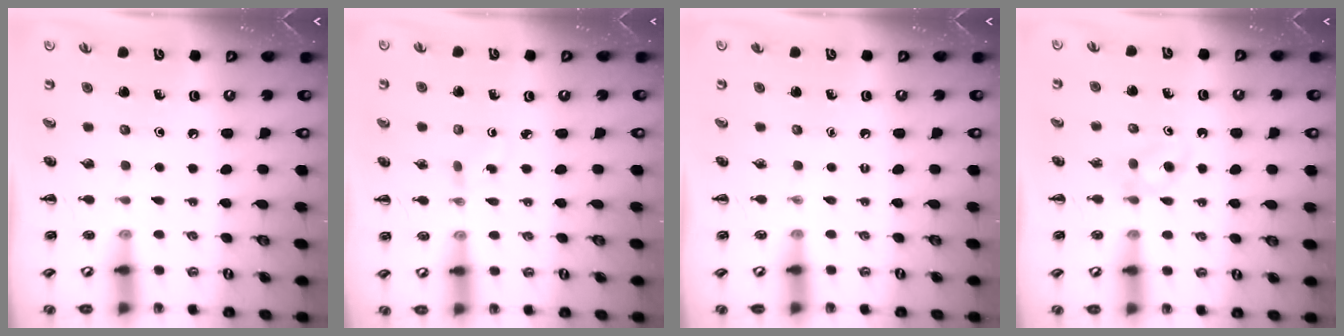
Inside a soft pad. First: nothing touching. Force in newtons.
{"total": 1.3, "press": 1.1, "slide": 0.7}
{"total": 0.0}
{"total": 2.9, "press": 2.6, "slide": 1.3}